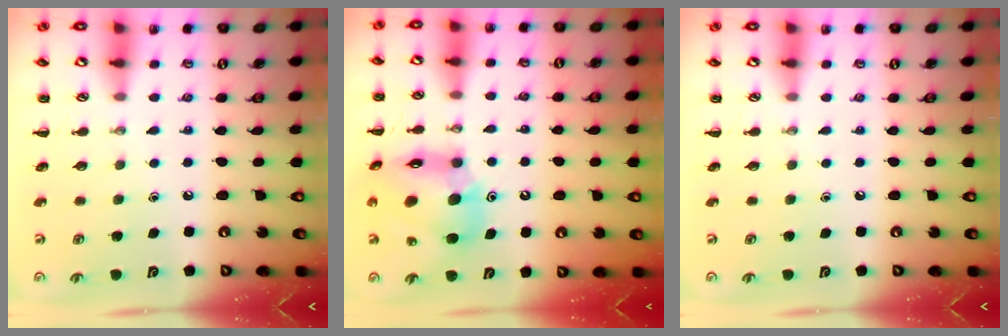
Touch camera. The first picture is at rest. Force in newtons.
{"total": 16.9, "press": 16.1, "slide": 5.0}
{"total": 0.0}